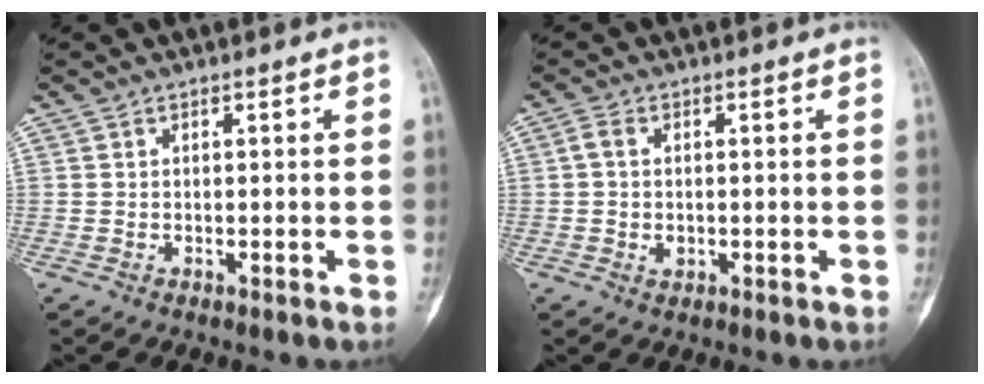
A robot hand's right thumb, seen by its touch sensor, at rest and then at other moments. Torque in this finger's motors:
{"motor_torque": [0.00, 0.00, 0.04, 0.15, 0.00]}